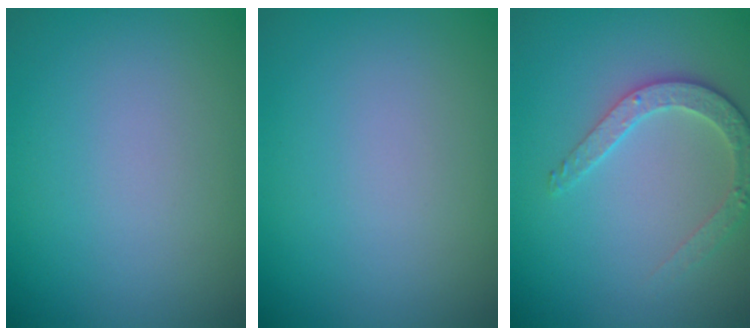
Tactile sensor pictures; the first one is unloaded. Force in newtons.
{"total": 0.0}
{"total": 2.7, "press": 2.6, "slide": 0.7}